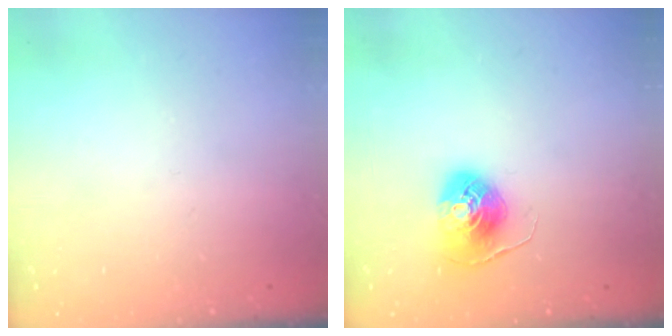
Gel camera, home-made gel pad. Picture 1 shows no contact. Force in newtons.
{"total": 8.1, "press": 8.1, "slide": 0.4}